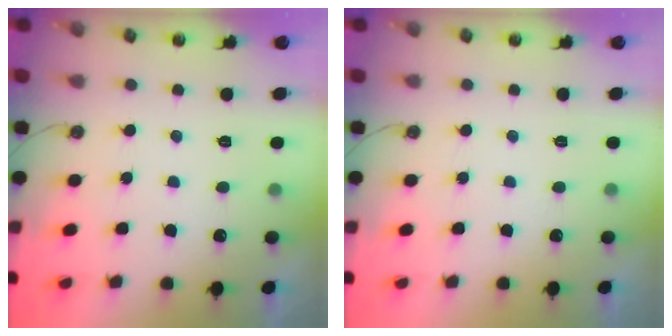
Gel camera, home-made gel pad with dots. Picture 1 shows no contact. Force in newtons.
{"total": 0.0}